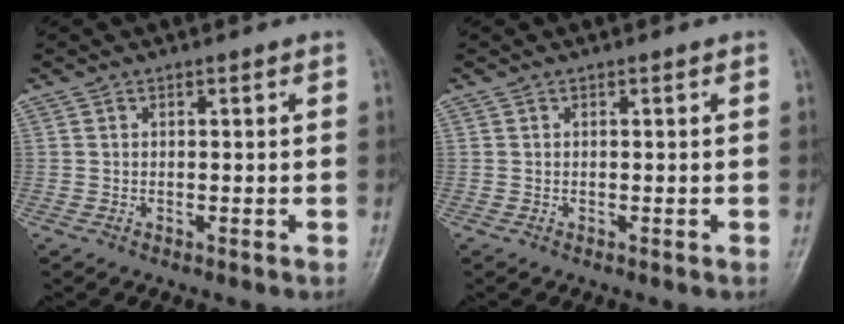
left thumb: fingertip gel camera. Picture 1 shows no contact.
{"total": 0.0}